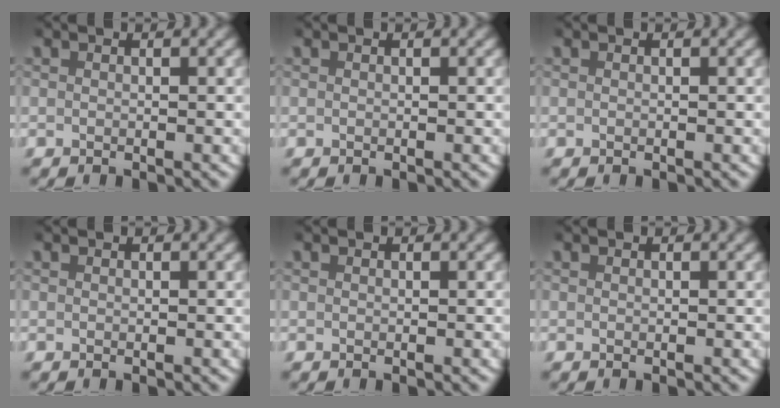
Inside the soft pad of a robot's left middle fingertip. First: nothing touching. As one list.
[{"total": 0.0}, {"total": 0.0}, {"total": 0.0}, {"total": 0.0}, {"total": 0.0}]